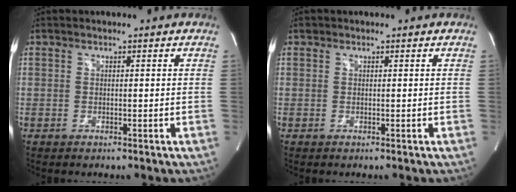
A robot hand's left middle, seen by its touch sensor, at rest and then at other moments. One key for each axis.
{"total": 0.0}